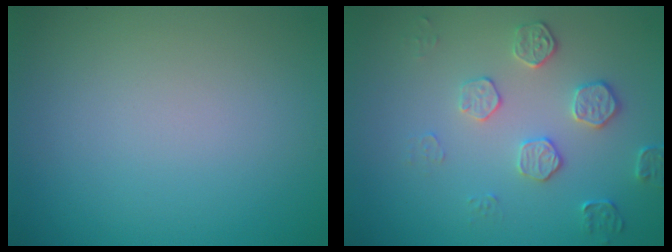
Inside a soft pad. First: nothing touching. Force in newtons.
{"total": 2.2, "press": 1.8, "slide": 1.2}